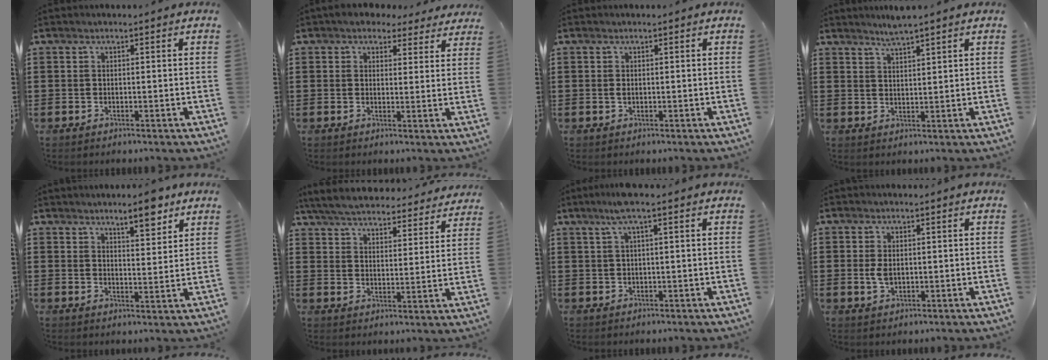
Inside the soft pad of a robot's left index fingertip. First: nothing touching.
{"total": 4.1, "force": [3.6, 1.7, 0.9], "torque": [-0.024, -0.005, 0.066]}
{"total": 0.8, "force": [0.1, 0.4, 0.7], "torque": [-0.017, 0.001, 0.001]}
{"total": 2.8, "force": [2.6, -0.3, 0.9], "torque": [-0.023, -0.004, 0.048]}
{"total": 5.9, "force": [4.8, 1.5, 2.9], "torque": [-0.043, -0.018, 0.082]}
{"total": 6.2, "force": [6.1, 0.2, 1.3], "torque": [-0.054, -0.039, 0.107]}
{"total": 3.2, "force": [1.5, -0.1, 2.8], "torque": [-0.057, 0.001, 0.027]}
{"total": 2.8, "force": [0.1, 1.7, 2.2], "torque": [-0.053, 0.002, -0.001]}